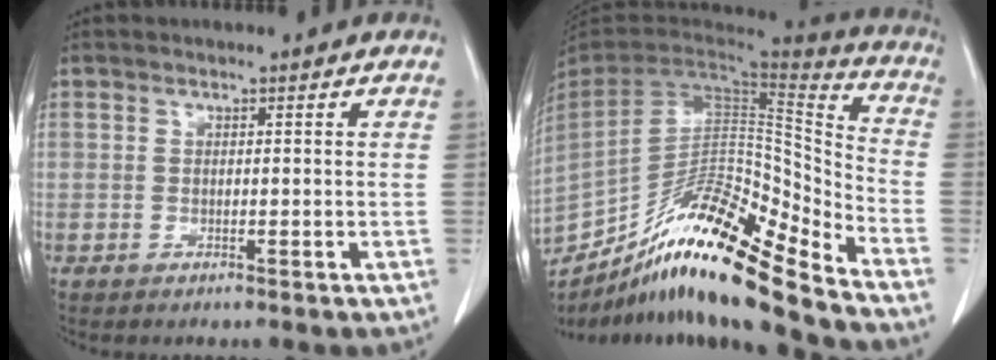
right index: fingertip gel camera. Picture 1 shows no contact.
{"total": 23.1, "force": [-18.6, 0.8, 13.7], "torque": [-0.243, -0.016, -0.331]}